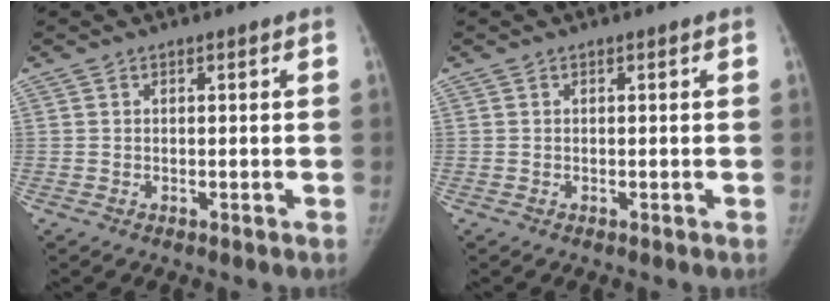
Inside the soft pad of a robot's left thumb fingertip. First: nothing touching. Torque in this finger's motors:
{"motor_torque": [0.00, 0.00, 0.22, -0.18, 0.00]}